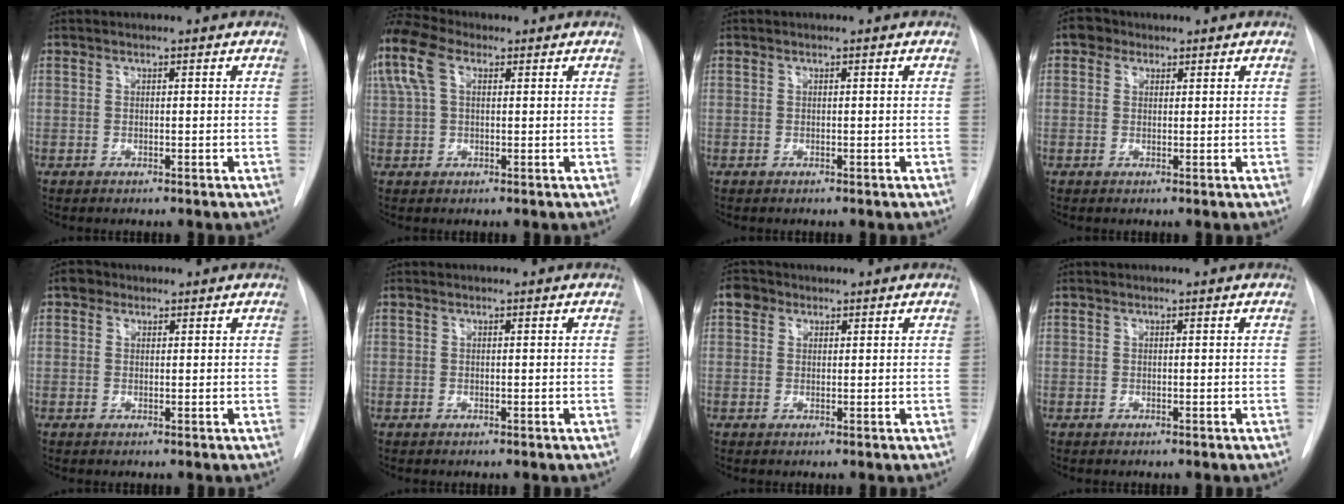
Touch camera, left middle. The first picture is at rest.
{"total": 14.7, "force": [6.5, 9.0, 9.6], "torque": [-0.260, 0.064, 0.119]}
{"total": 0.0}
{"total": 2.3, "force": [1.1, 1.9, 0.6], "torque": [-0.011, 0.010, 0.012]}
{"total": 1.7, "force": [0.9, 1.4, 0.4], "torque": [-0.005, 0.008, 0.009]}
{"total": 0.0}
{"total": 2.4, "force": [1.2, 1.9, 0.8], "torque": [-0.015, 0.013, 0.016]}
{"total": 0.0}